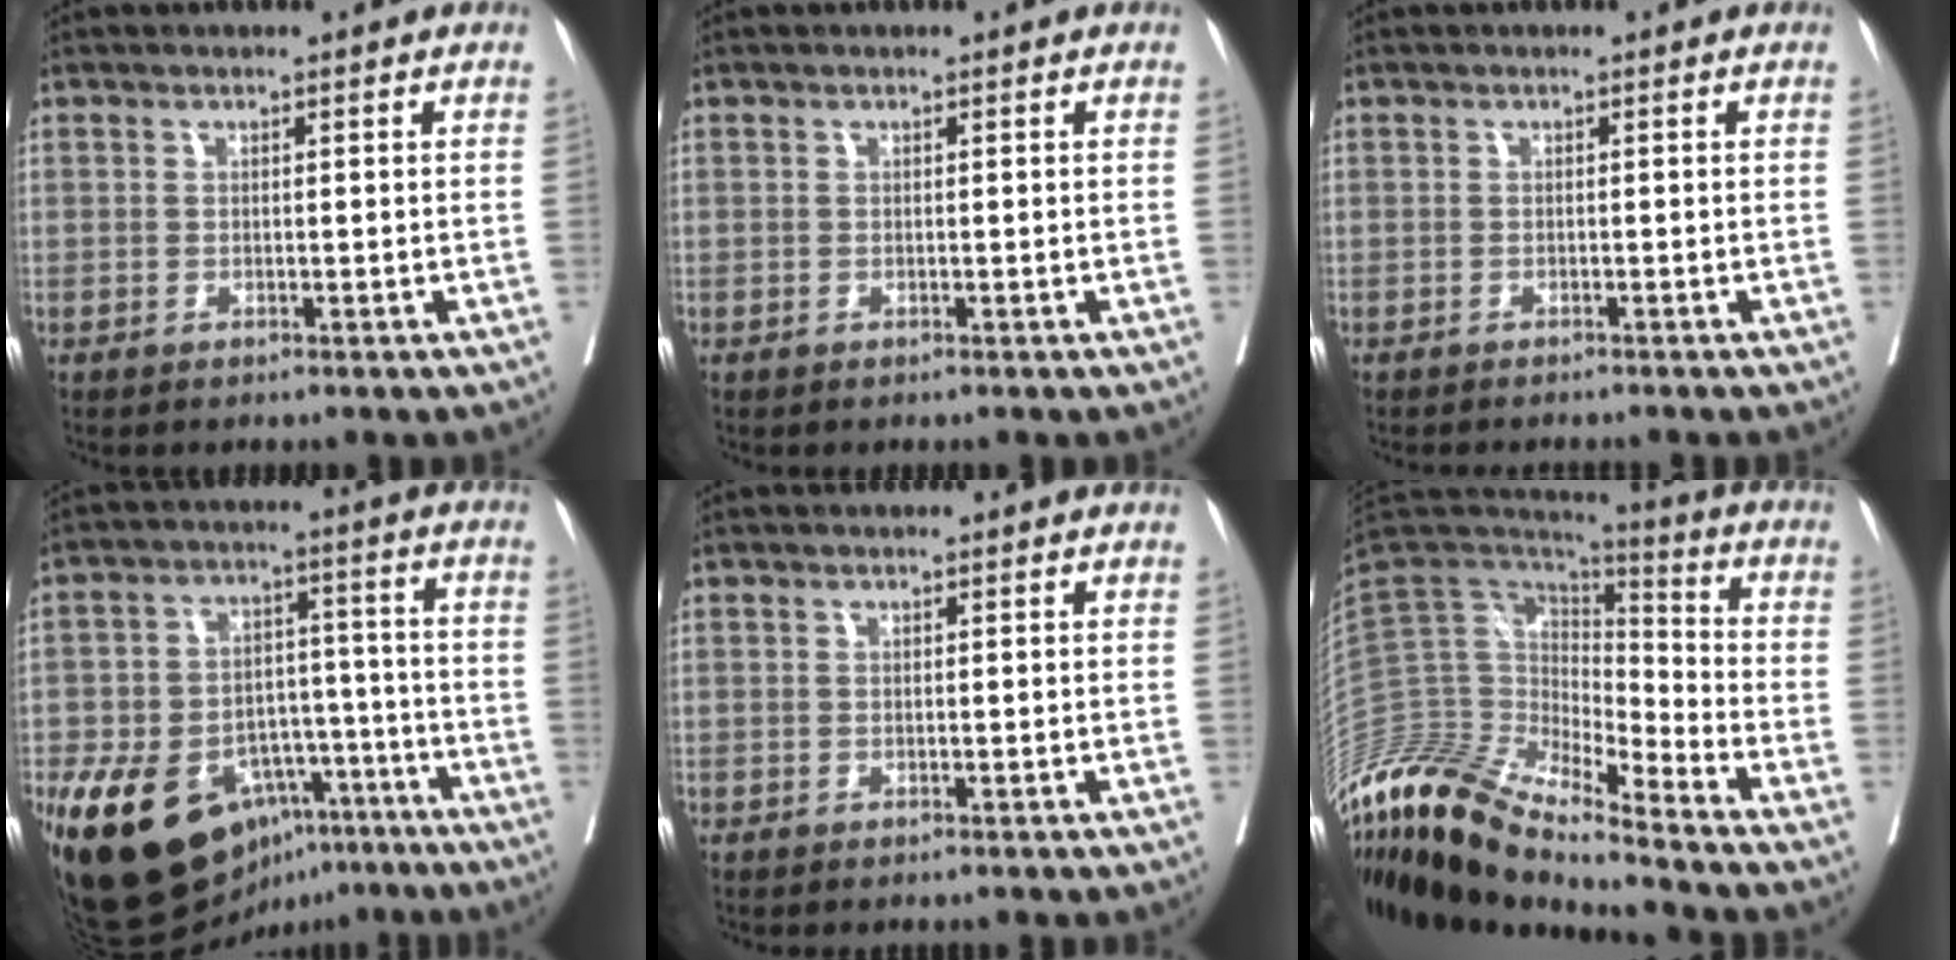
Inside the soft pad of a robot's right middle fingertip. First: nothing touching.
{"total": 0.0}
{"total": 3.6, "force": [-3.3, 0.0, 1.4], "torque": [-0.009, -0.003, -0.045]}
{"total": 21.4, "force": [-11.7, 13.1, 12.2], "torque": [-0.235, 0.028, -0.177]}
{"total": 0.0}
{"total": 17.4, "force": [-15.1, 2.6, 8.4], "torque": [-0.158, 0.047, -0.284]}